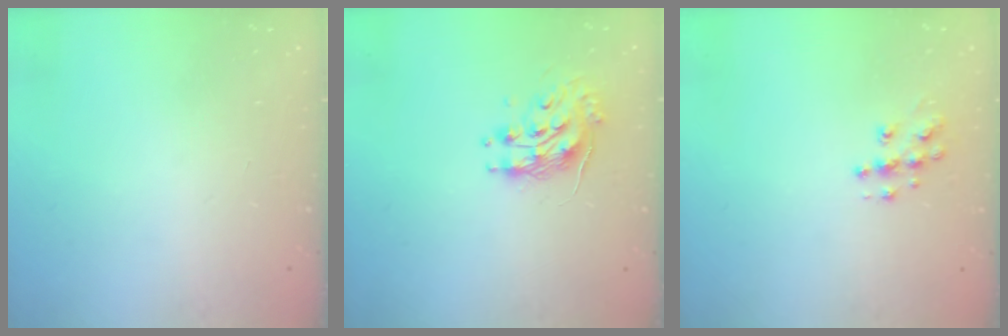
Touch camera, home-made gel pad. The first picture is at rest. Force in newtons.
{"total": 9.3, "press": 9.3, "slide": 0.5}
{"total": 8.6, "press": 8.6, "slide": 0.4}